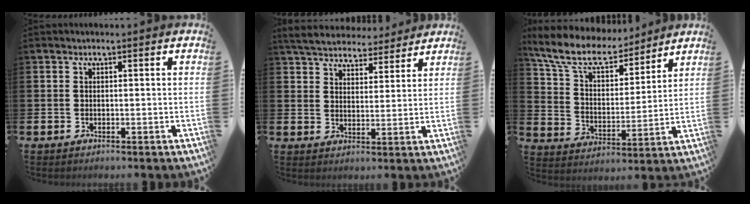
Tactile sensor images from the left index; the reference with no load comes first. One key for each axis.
{"total": 5.9, "fx": 5.6, "fy": 1.5, "fz": 0.8, "tx": -0.036, "ty": -0.032, "tz": 0.099}
{"total": 10.2, "fx": 8.7, "fy": 3.5, "fz": 3.9, "tx": -0.120, "ty": -0.048, "tz": 0.157}